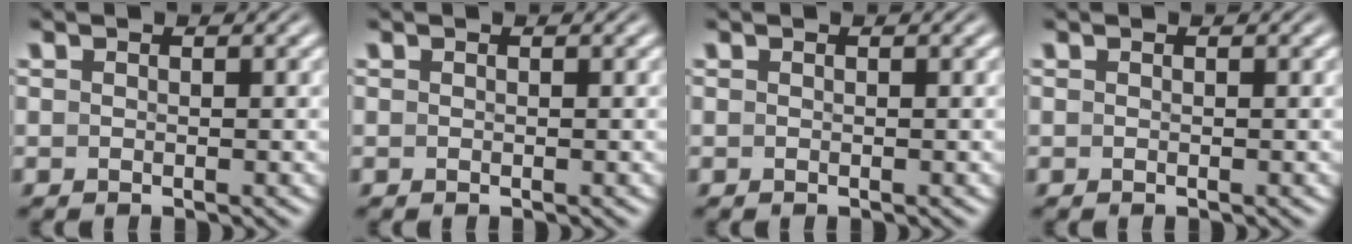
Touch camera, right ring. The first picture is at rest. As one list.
[{"total": 0.0}, {"total": 0.0}, {"total": 0.0}]